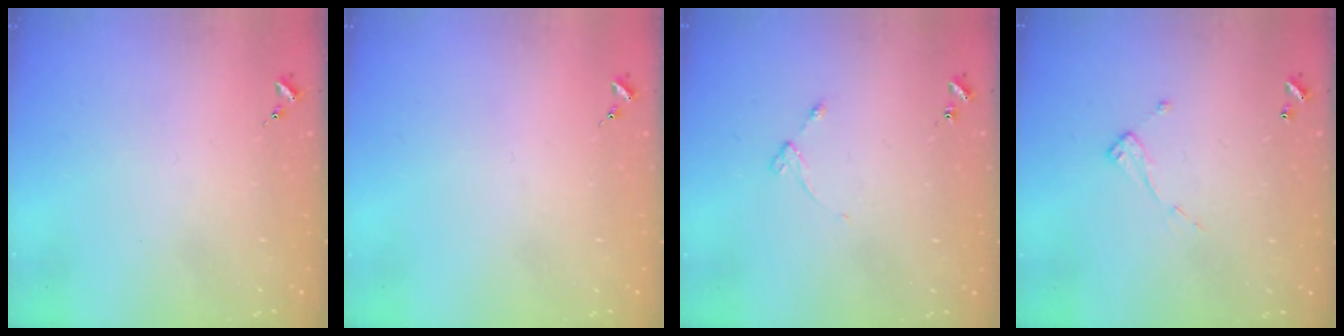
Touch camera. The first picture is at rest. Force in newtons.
{"total": 0.0}
{"total": 4.0, "press": 3.9, "slide": 0.5}
{"total": 6.9, "press": 6.9, "slide": 0.3}